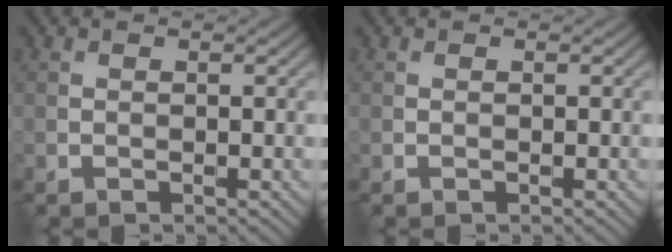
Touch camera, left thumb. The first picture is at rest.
{"total": 0.0}